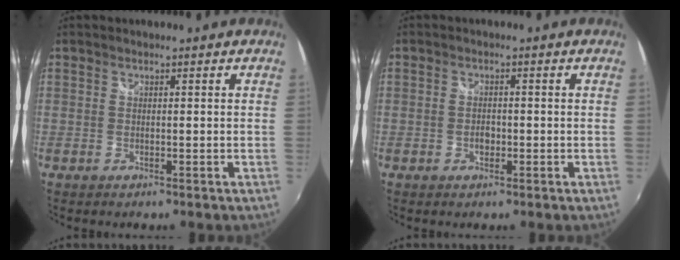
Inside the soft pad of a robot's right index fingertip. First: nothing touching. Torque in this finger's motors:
{"motor_torque": [0.12, 0.05, 0.11, 0.01]}